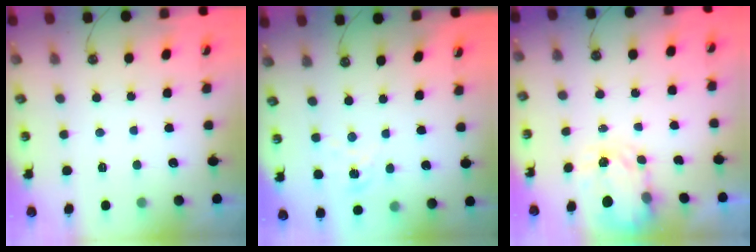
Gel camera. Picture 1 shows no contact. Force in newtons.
{"total": 1.3, "press": 1.3, "slide": 0.2}
{"total": 3.6, "press": 3.5, "slide": 0.5}